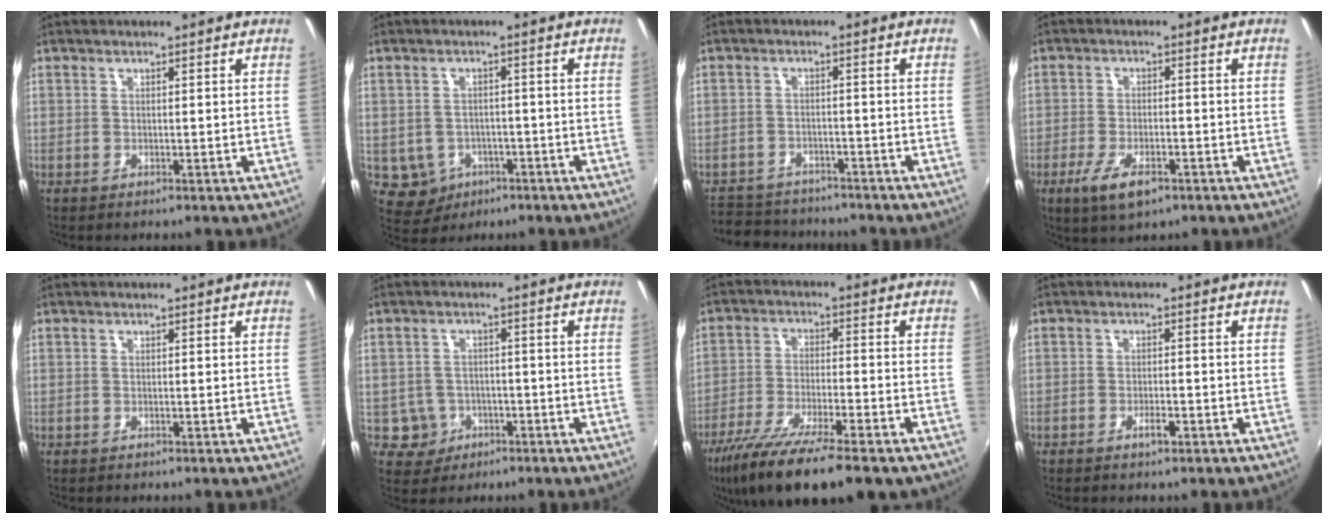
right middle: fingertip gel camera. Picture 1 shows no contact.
{"total": 6.0, "force": [-2.4, 5.2, 1.7], "torque": [-0.051, 0.004, -0.019]}
{"total": 9.0, "force": [-7.9, 3.8, 2.0], "torque": [-0.065, 0.012, -0.121]}
{"total": 6.9, "force": [-3.8, 2.6, 5.1], "torque": [-0.119, -0.016, -0.067]}
{"total": 0.0}
{"total": 5.0, "force": [-2.0, 4.5, 0.8], "torque": [-0.028, 0.012, -0.022]}
{"total": 17.7, "force": [-12.8, 3.6, 11.7], "torque": [-0.231, -0.052, -0.215]}
{"total": 2.0, "force": [-1.4, 0.5, 1.4], "torque": [-0.029, 0.002, -0.024]}